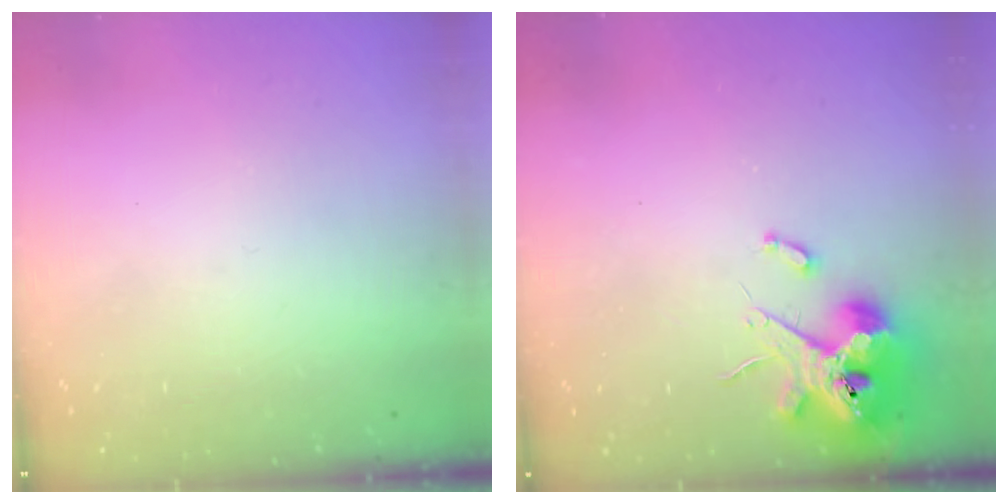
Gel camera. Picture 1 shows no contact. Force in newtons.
{"total": 12.1, "press": 12.0, "slide": 1.6}